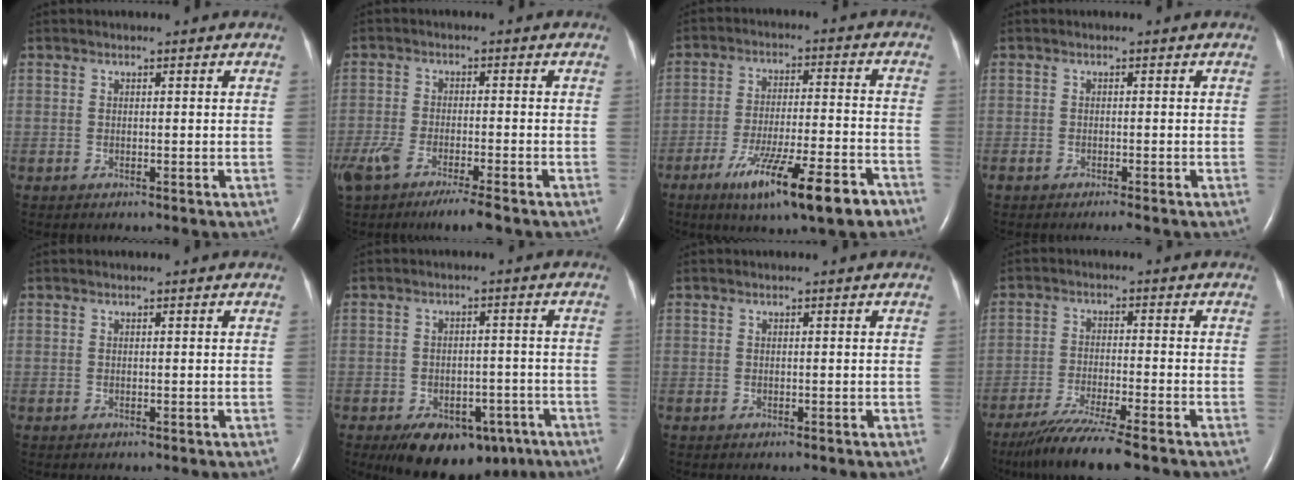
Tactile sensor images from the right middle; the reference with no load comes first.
{"total": 8.8, "force": [-6.1, 1.3, 6.2], "torque": [-0.116, -0.016, -0.103]}
{"total": 14.7, "force": [-8.9, 1.3, 11.6], "torque": [-0.177, -0.024, -0.140]}
{"total": 1.5, "force": [-1.1, 0.1, 0.9], "torque": [-0.021, -0.004, -0.020]}
{"total": 0.0}
{"total": 12.5, "force": [-7.8, 6.9, 6.9], "torque": [-0.102, 0.006, -0.107]}
{"total": 0.0}
{"total": 9.4, "force": [-7.4, -0.4, 5.8], "torque": [-0.101, -0.030, -0.125]}